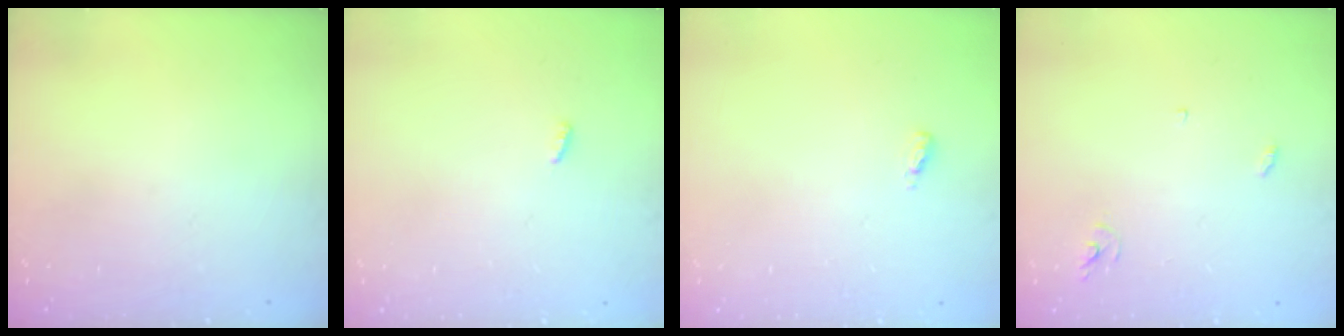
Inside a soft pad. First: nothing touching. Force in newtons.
{"total": 3.0, "press": 2.9, "slide": 0.8}
{"total": 3.7, "press": 3.6, "slide": 1.0}
{"total": 3.0, "press": 3.0, "slide": 0.2}